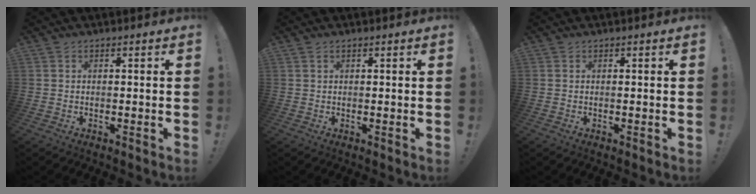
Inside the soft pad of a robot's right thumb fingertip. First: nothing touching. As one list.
[{"total": 0.6, "force": [0.4, 0.2, 0.4], "torque": [-0.008, 0.000, 0.008]}, {"total": 0.0}]